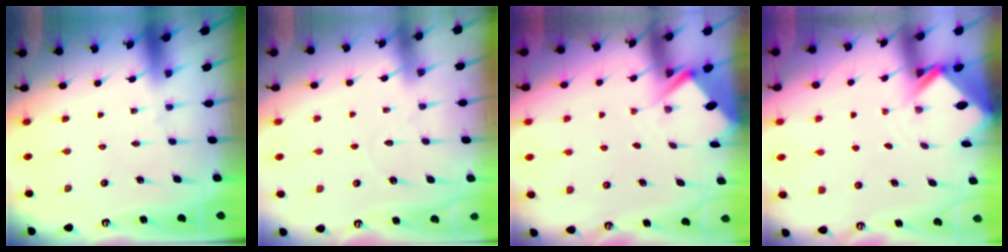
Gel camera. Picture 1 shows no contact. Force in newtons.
{"total": 2.9, "press": 2.9, "slide": 0.3}
{"total": 2.8, "press": 2.8, "slide": 0.4}
{"total": 2.7, "press": 2.7, "slide": 0.2}